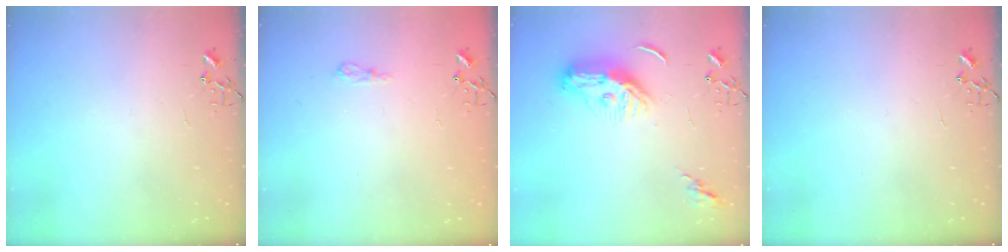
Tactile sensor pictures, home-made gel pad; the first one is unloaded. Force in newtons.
{"total": 7.0, "press": 7.0, "slide": 0.8}
{"total": 10.2, "press": 10.1, "slide": 1.0}
{"total": 0.0}